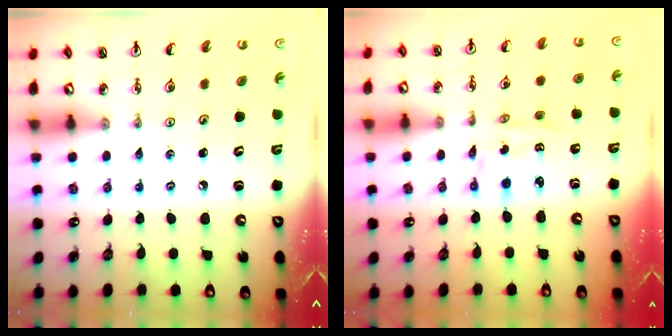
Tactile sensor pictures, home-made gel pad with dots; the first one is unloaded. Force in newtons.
{"total": 1.9, "press": 1.9, "slide": 0.1}